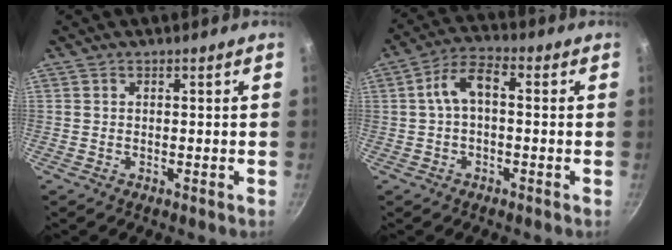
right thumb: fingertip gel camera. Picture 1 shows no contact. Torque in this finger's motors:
{"motor_torque": [0.36, -0.13, -0.08, 0.11, 0.24]}